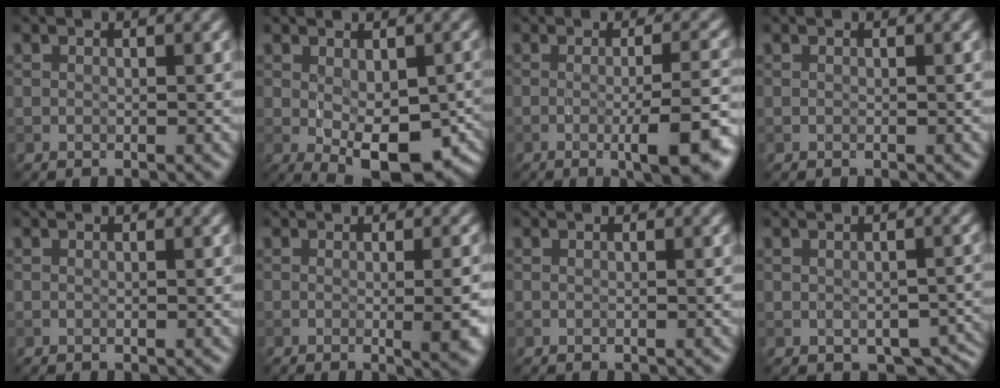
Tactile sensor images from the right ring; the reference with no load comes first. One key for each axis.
{"total": 8.8, "fx": -2.4, "fy": 4.2, "fz": 7.3, "tx": -0.119, "ty": -0.029, "tz": -0.015}
{"total": 7.2, "fx": -1.7, "fy": 1.6, "fz": 6.8, "tx": -0.089, "ty": -0.008, "tz": -0.023}
{"total": 0.0}
{"total": 0.0}
{"total": 4.7, "fx": -0.5, "fy": 1.4, "fz": 4.5, "tx": -0.044, "ty": -0.002, "tz": -0.002}
{"total": 0.0}
{"total": 4.4, "fx": -1.7, "fy": 2.9, "fz": 2.8, "tx": -0.033, "ty": -0.019, "tz": -0.010}